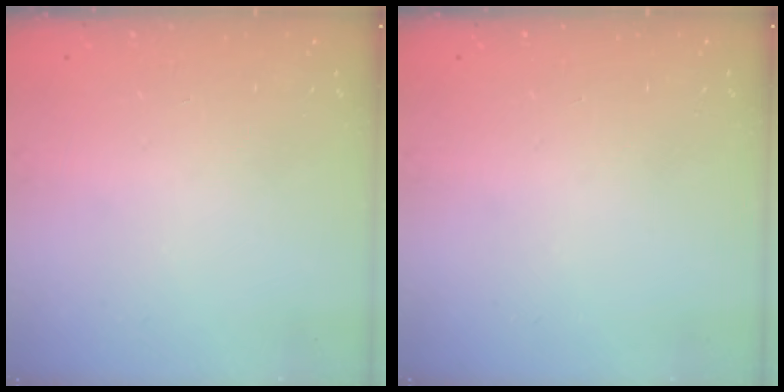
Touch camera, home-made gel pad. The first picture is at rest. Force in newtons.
{"total": 0.0}